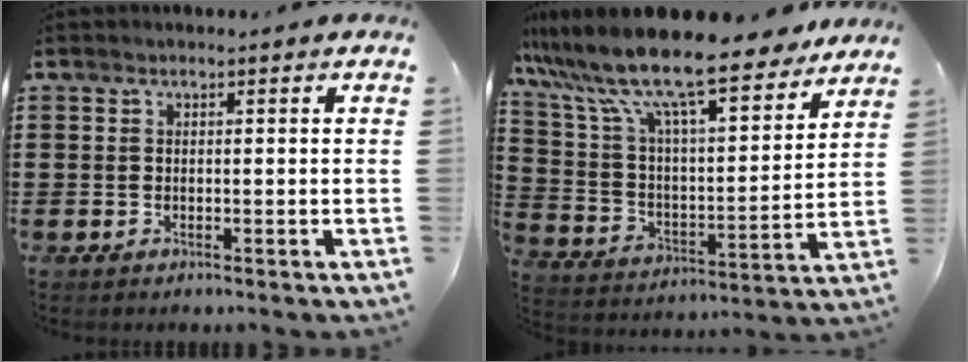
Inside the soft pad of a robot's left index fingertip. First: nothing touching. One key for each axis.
{"total": 13.7, "fx": 11.5, "fy": 1.1, "fz": 7.5, "tx": -0.185, "ty": -0.068, "tz": 0.196}